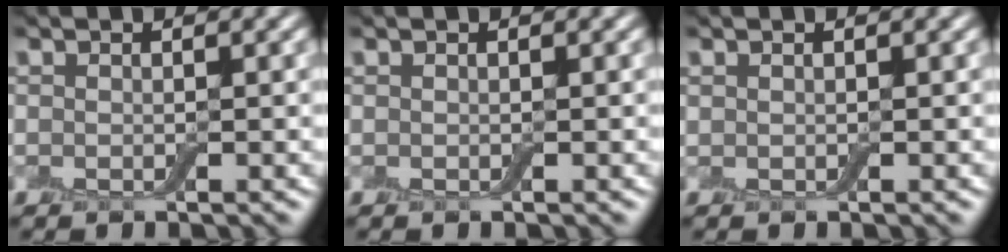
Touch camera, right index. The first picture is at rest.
{"total": 0.0}
{"total": 0.0}